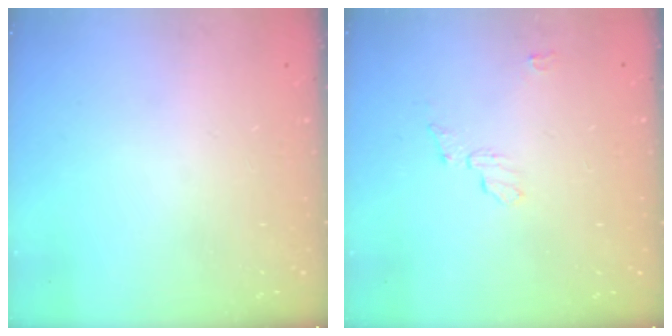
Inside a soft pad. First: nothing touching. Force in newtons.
{"total": 5.9, "press": 5.9, "slide": 0.5}